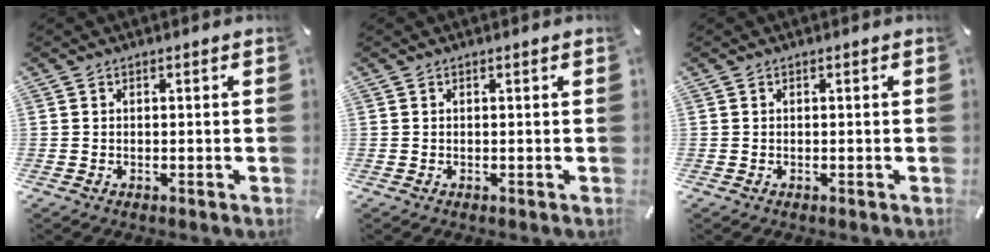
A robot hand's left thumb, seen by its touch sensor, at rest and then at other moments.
{"total": 0.0}
{"total": 0.0}